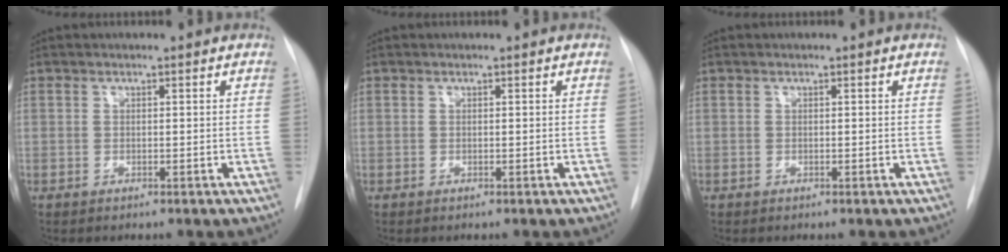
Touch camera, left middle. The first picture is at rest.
{"total": 0.0}
{"total": 0.0}